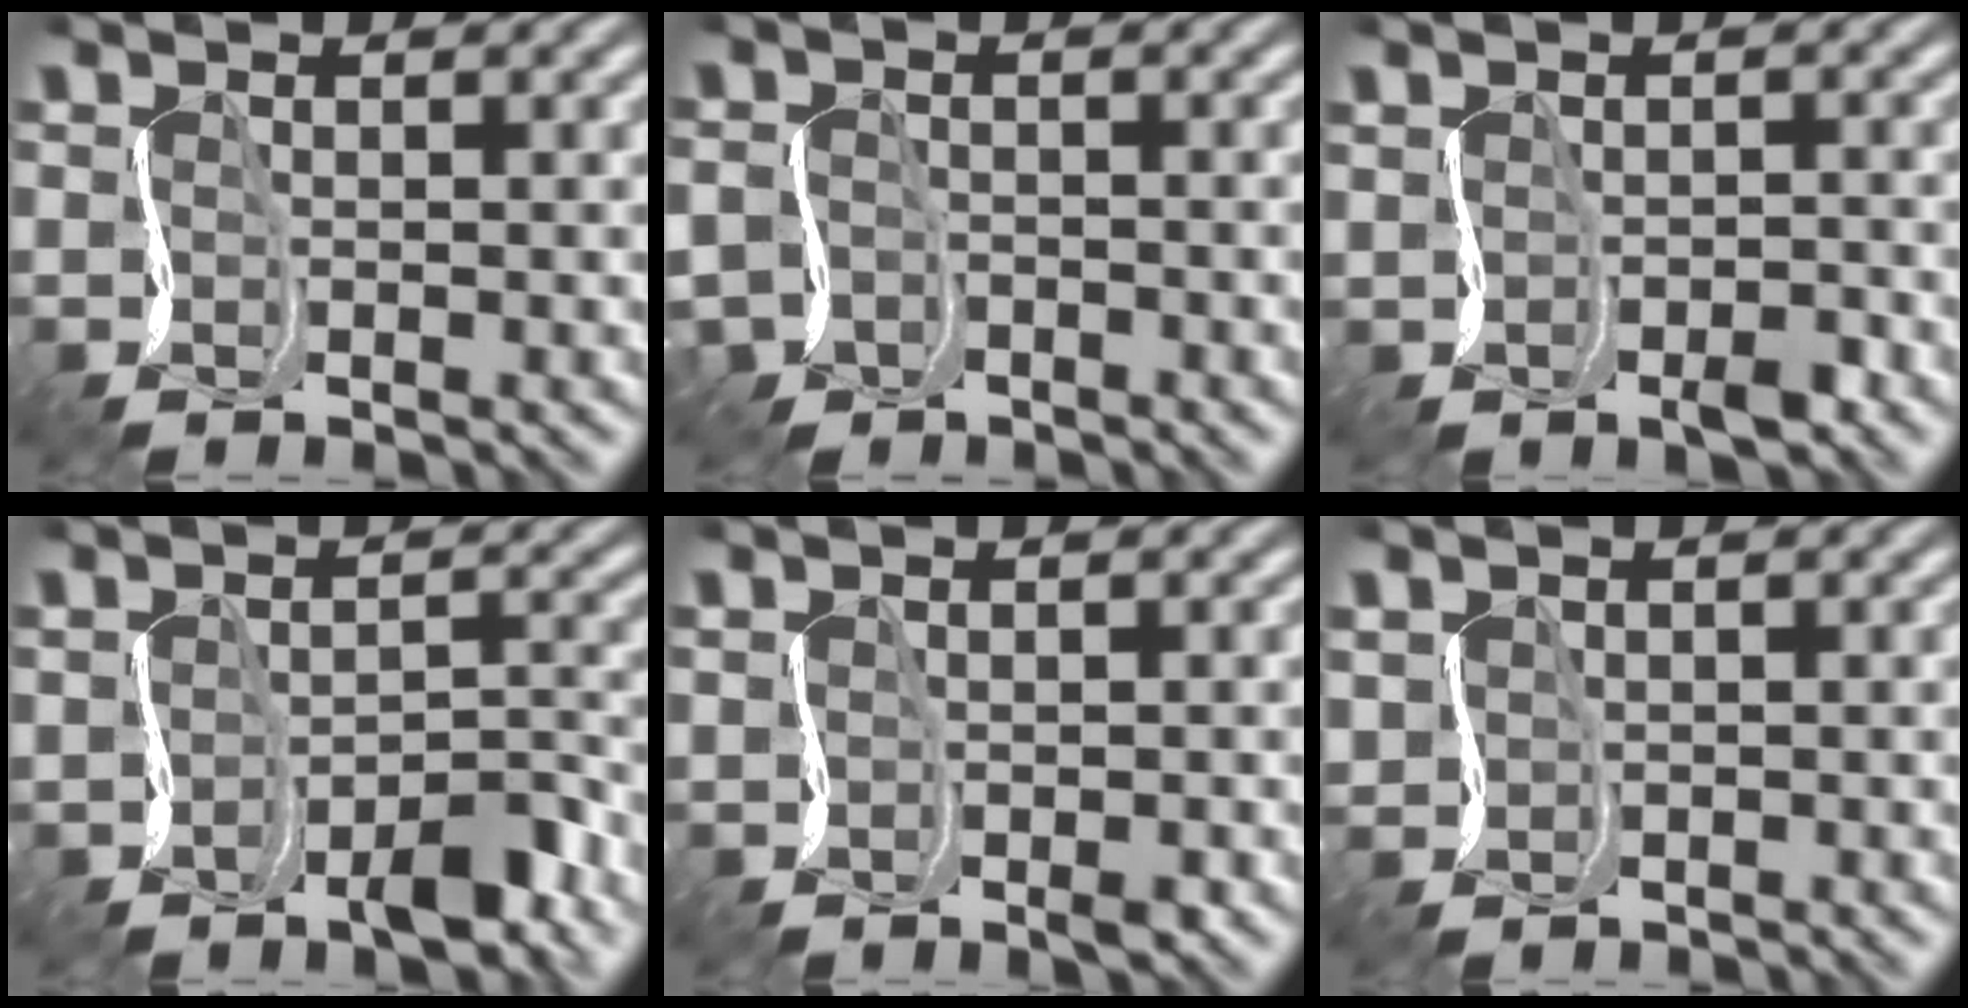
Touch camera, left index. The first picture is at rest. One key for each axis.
{"total": 5.0, "fx": -3.1, "fy": 3.5, "fz": 1.7, "tx": -0.015, "ty": -0.014, "tz": -0.059}
{"total": 2.5, "fx": -1.0, "fy": 1.3, "fz": 1.8, "tx": -0.030, "ty": -0.006, "tz": -0.017}
{"total": 4.4, "fx": -2.2, "fy": 2.0, "fz": 3.2, "tx": -0.044, "ty": -0.002, "tz": -0.038}
{"total": 1.8, "fx": -0.4, "fy": 1.0, "fz": 1.5, "tx": -0.025, "ty": -0.006, "tz": 0.000}
{"total": 1.1, "fx": 0.1, "fy": 1.0, "fz": 0.5, "tx": -0.018, "ty": -0.003, "tz": 0.004}